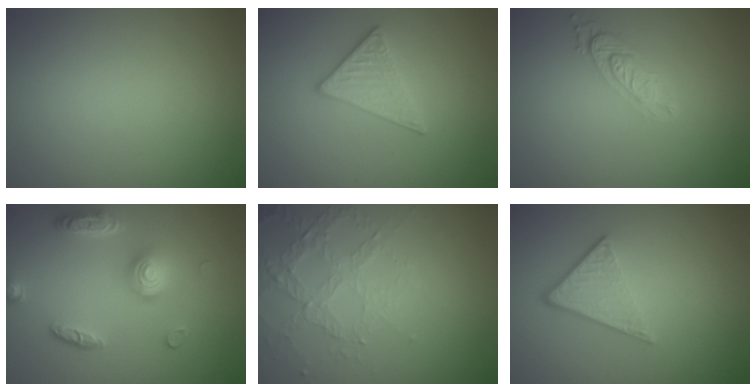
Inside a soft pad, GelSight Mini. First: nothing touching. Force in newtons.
{"total": 2.9, "press": 2.7, "slide": 1.1}
{"total": 2.9, "press": 2.2, "slide": 1.9}
{"total": 5.0, "press": 3.7, "slide": 3.3}
{"total": 3.4, "press": 3.3, "slide": 0.8}
{"total": 3.9, "press": 2.7, "slide": 2.9}